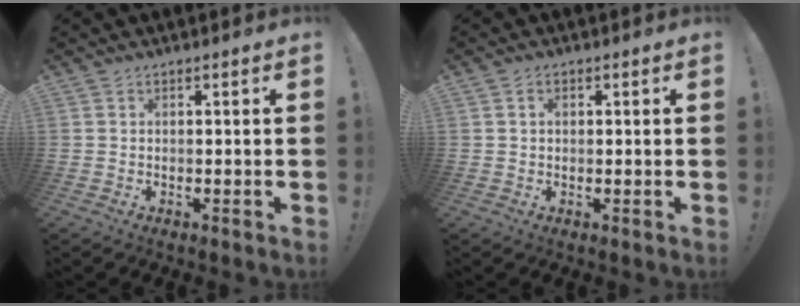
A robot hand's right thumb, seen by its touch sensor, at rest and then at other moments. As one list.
[{"total": 1.3, "force": [0.2, 1.1, 0.7], "torque": [-0.007, 0.002, 0.003]}]